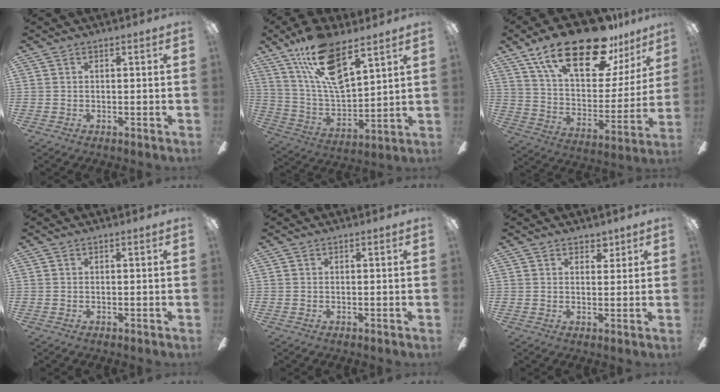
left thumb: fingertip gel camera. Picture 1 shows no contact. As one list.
[{"total": 17.7, "force": [11.7, 6.6, 11.5], "torque": [-0.230, -0.054, 0.205]}, {"total": 26.8, "force": [17.5, 10.7, 17.1], "torque": [-0.287, -0.101, 0.296]}, {"total": 0.0}, {"total": 0.0}, {"total": 3.0, "force": [2.3, 1.7, 0.8], "torque": [-0.004, -0.007, 0.040]}]